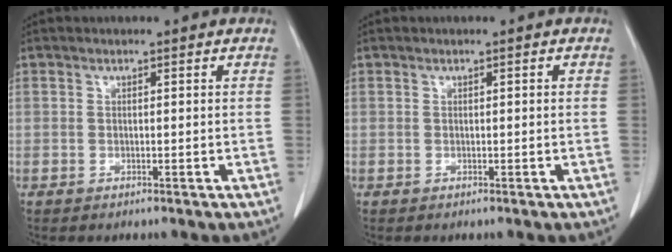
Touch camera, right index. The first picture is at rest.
{"total": 0.0}